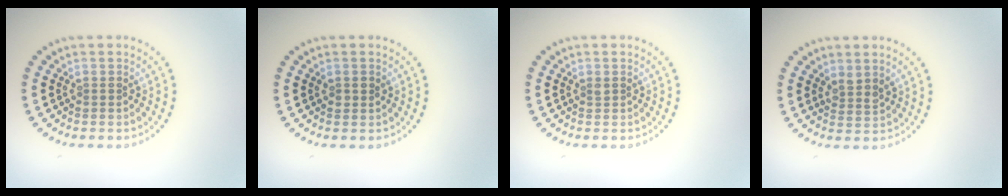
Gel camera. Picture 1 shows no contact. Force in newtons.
{"total": 0.9, "press": 0.9, "slide": 0.1}
{"total": 0.6, "press": 0.5, "slide": 0.3}
{"total": 1.4, "press": 1.1, "slide": 0.9}